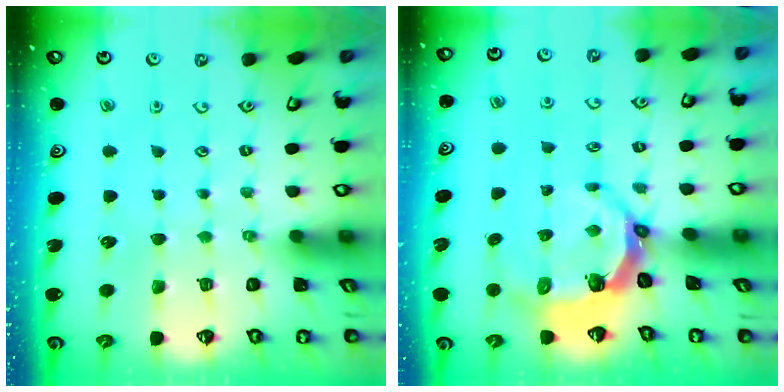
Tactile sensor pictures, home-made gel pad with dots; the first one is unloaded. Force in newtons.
{"total": 5.7, "press": 4.4, "slide": 3.6}